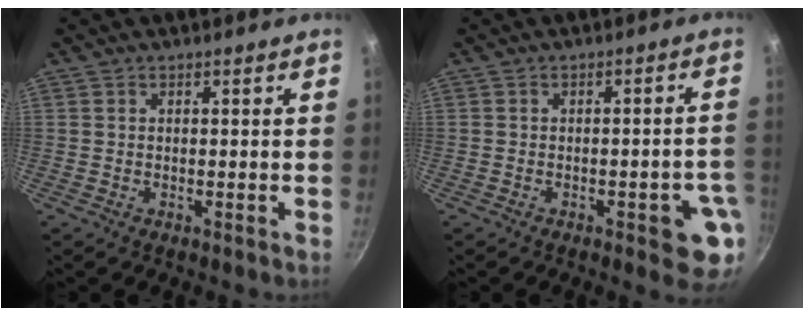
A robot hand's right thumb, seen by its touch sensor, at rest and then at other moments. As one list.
[{"total": 7.9, "force": [-2.8, 2.8, 6.8], "torque": [-0.056, 0.017, -0.028]}]